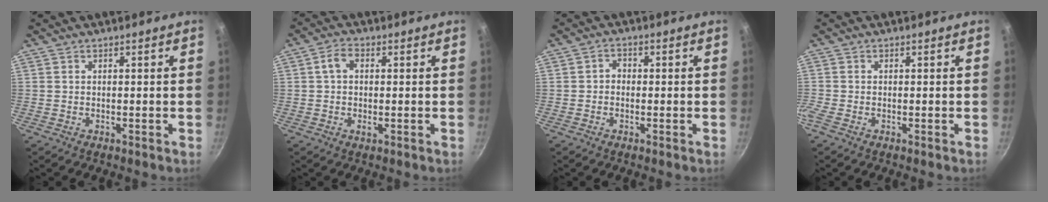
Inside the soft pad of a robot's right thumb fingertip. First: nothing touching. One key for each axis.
{"total": 3.9, "fx": 0.5, "fy": 2.5, "fz": 3.0, "tx": -0.054, "ty": 0.008, "tz": 0.002}
{"total": 2.0, "fx": -0.4, "fy": 1.7, "fz": 1.0, "tx": -0.006, "ty": 0.009, "tz": -0.009}
{"total": 0.9, "fx": -0.4, "fy": 0.5, "fz": 0.6, "tx": -0.022, "ty": 0.000, "tz": -0.015}